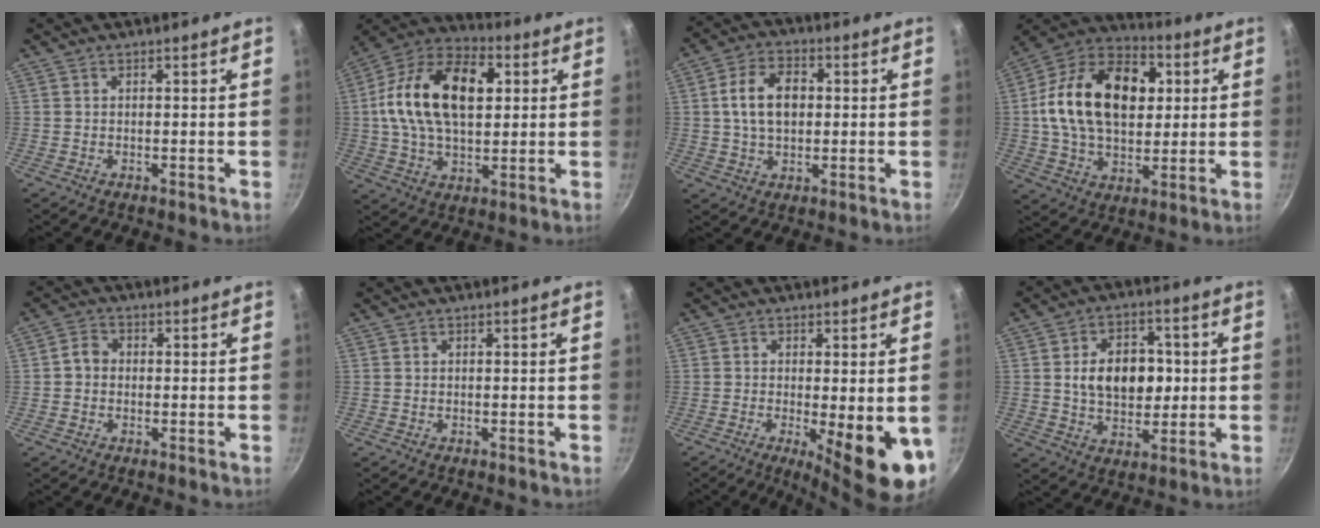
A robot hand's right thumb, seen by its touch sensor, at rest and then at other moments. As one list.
[{"total": 20.8, "force": [3.7, 12.5, 16.2], "torque": [-0.269, 0.020, 0.046]}, {"total": 10.0, "force": [1.1, 6.7, 7.3], "torque": [-0.114, 0.016, 0.013]}, {"total": 23.2, "force": [3.7, 15.3, 16.9], "torque": [-0.260, 0.020, 0.049]}, {"total": 3.1, "force": [-0.3, 2.6, 1.6], "torque": [-0.020, 0.013, -0.014]}, {"total": 0.0}, {"total": 11.8, "force": [-2.9, 3.1, 11.0], "torque": [-0.133, -0.013, -0.030]}, {"total": 12.9, "force": [1.0, 9.0, 9.2], "torque": [-0.102, 0.006, 0.016]}]